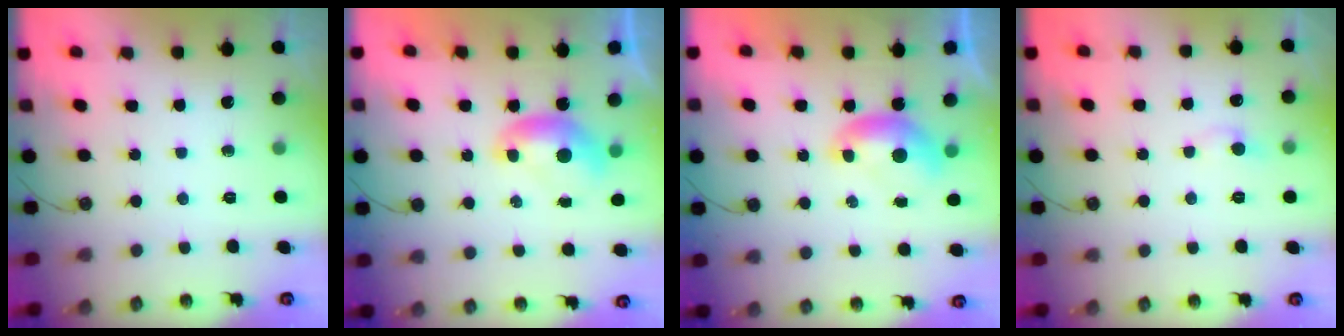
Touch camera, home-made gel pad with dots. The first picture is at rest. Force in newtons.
{"total": 0.0}
{"total": 0.0}
{"total": 1.5, "press": 1.4, "slide": 0.7}